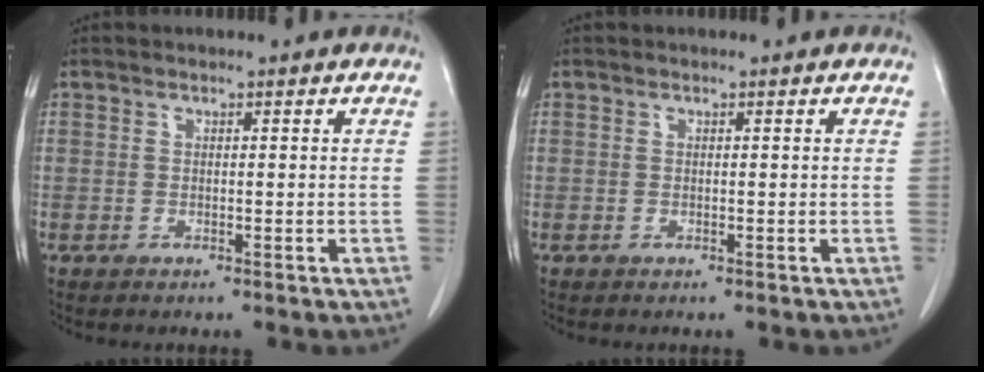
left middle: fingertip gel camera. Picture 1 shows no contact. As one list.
[{"total": 0.0}]